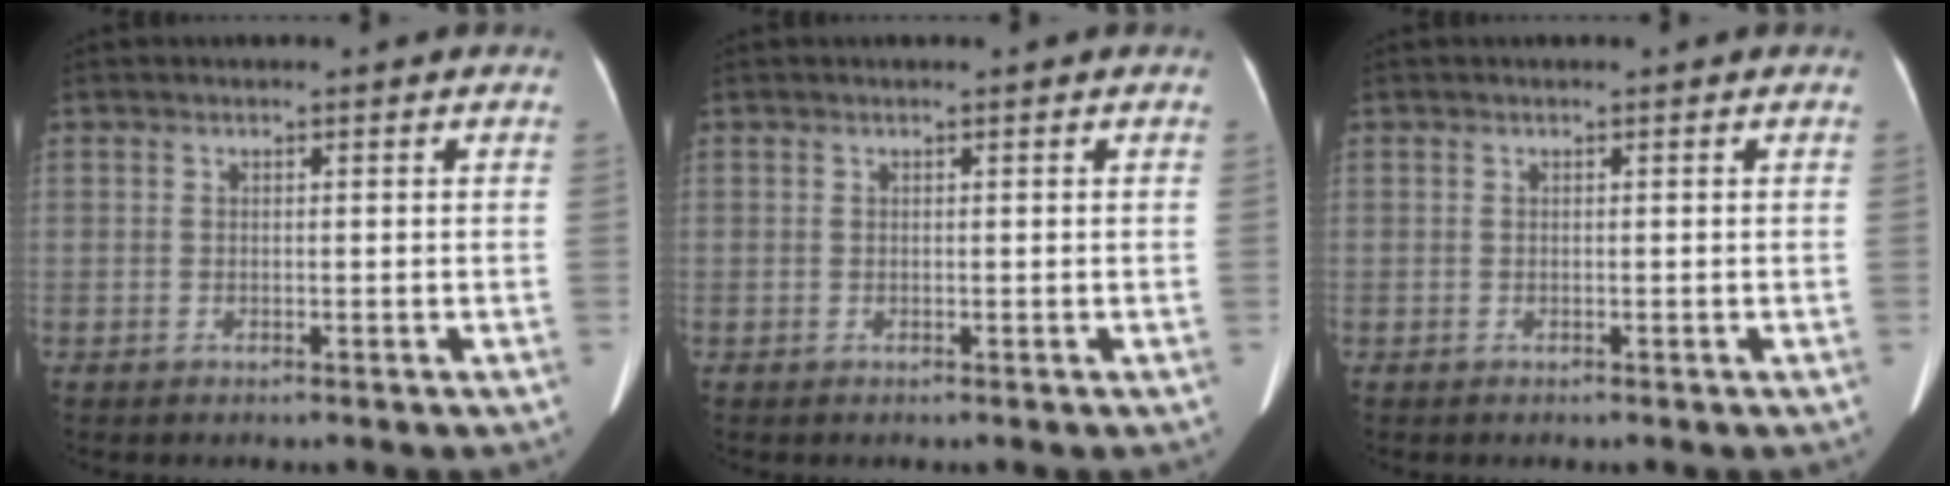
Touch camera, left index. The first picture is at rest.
{"total": 0.0}
{"total": 0.0}